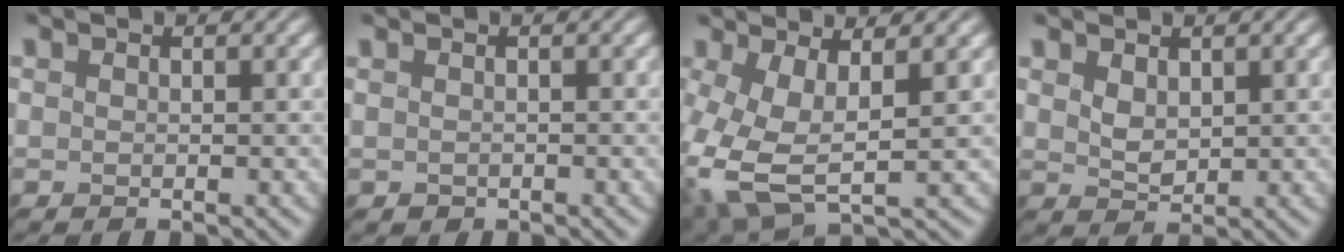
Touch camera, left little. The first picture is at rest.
{"total": 0.0}
{"total": 7.0, "force": [-1.1, 3.4, 6.0], "torque": [-0.134, -0.003, -0.024]}
{"total": 1.8, "force": [0.6, 1.2, 1.2], "torque": [-0.025, -0.004, 0.015]}